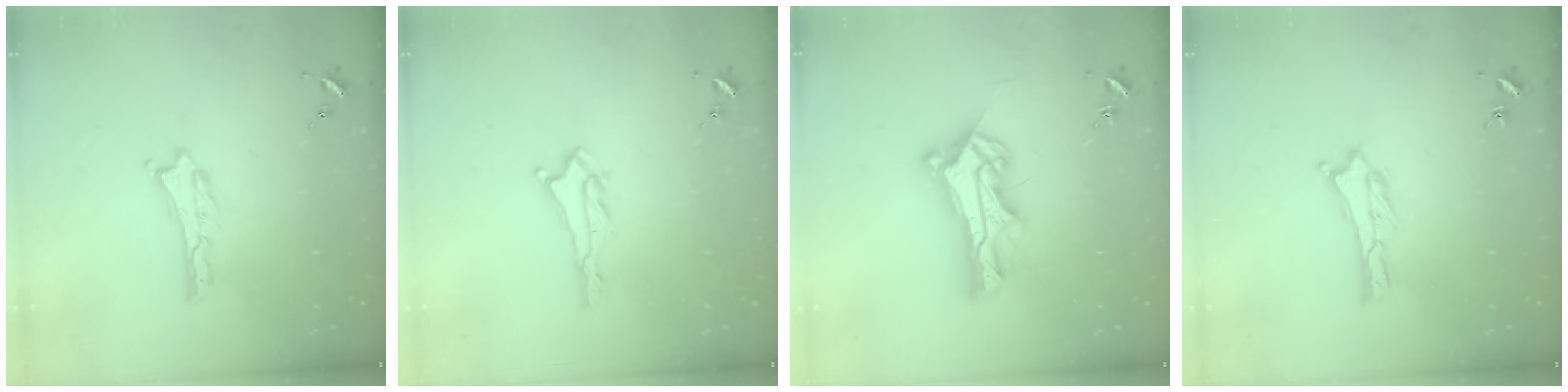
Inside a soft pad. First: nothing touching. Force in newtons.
{"total": 1.0, "press": 1.0, "slide": 0.1}
{"total": 10.8, "press": 10.8, "slide": 0.8}
{"total": 0.0}